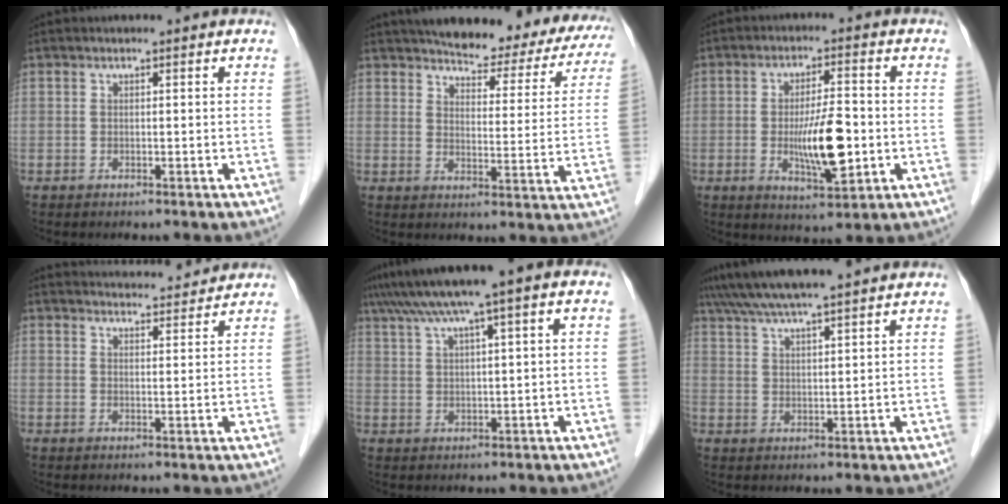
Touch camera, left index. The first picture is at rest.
{"total": 20.3, "force": [17.8, 5.8, 7.8], "torque": [-0.091, -0.014, 0.204]}
{"total": 8.6, "force": [-1.4, 1.9, 8.2], "torque": [-0.147, -0.010, -0.024]}
{"total": 9.0, "force": [8.9, 0.8, 1.3], "torque": [-0.017, 0.016, 0.110]}
{"total": 9.5, "force": [5.7, -0.2, 7.7], "torque": [-0.128, 0.038, 0.092]}
{"total": 11.9, "force": [10.4, -0.3, 5.9], "torque": [-0.103, 0.029, 0.152]}